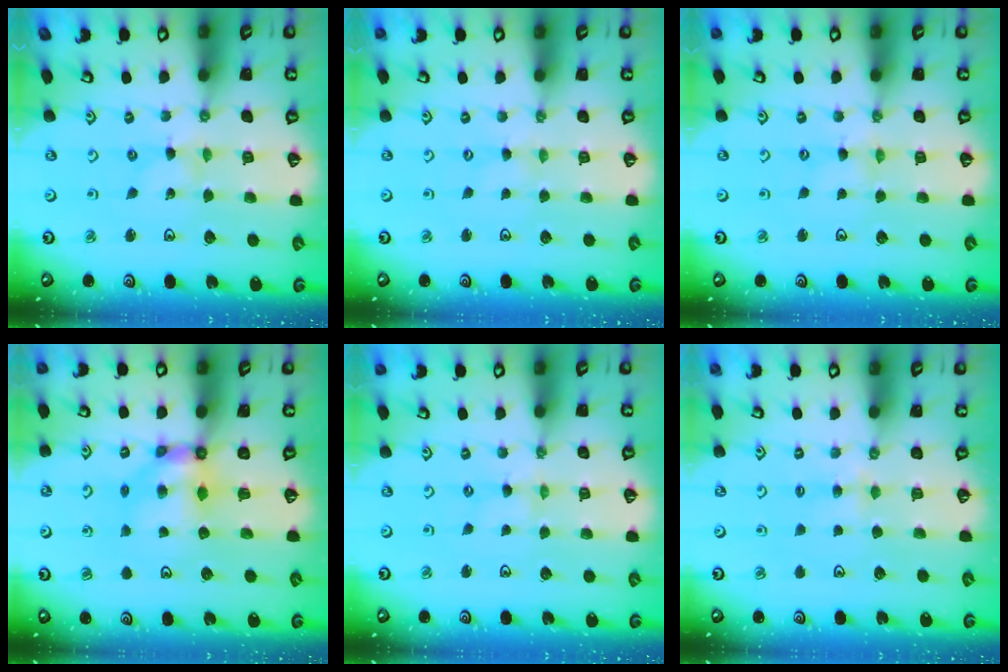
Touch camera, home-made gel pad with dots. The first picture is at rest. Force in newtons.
{"total": 0.0}
{"total": 2.2, "press": 2.2, "slide": 0.4}
{"total": 6.0, "press": 6.0, "slide": 0.2}
{"total": 0.8, "press": 0.8, "slide": 0.2}
{"total": 3.5, "press": 3.4, "slide": 0.5}